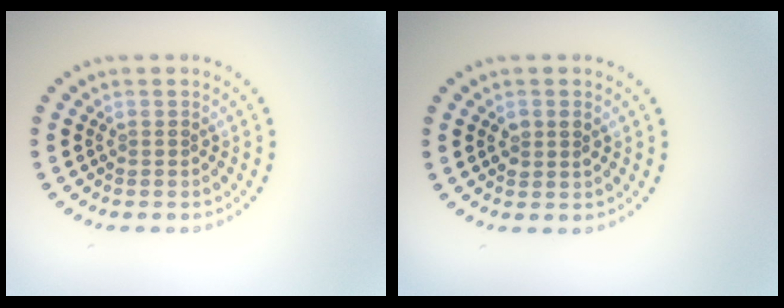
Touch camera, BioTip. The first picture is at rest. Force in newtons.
{"total": 1.4, "press": 1.4, "slide": 0.2}